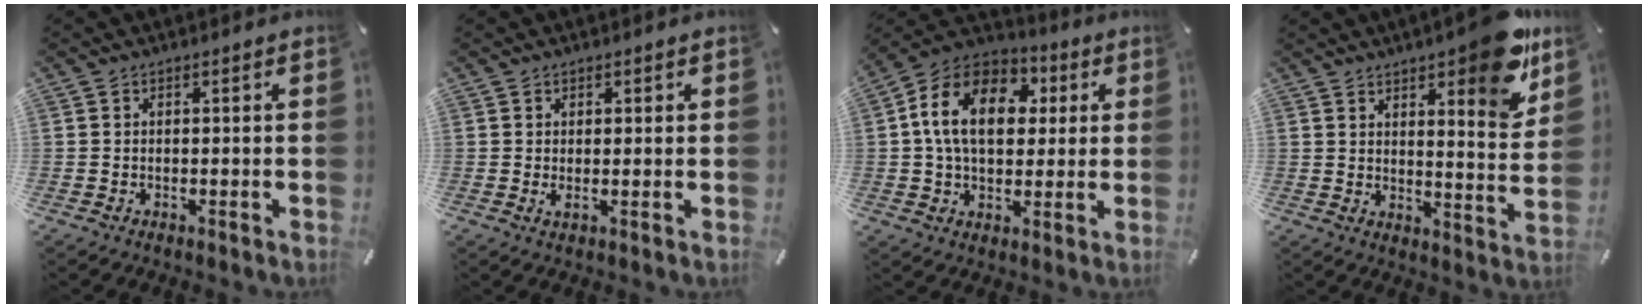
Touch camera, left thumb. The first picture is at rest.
{"total": 1.5, "force": [0.2, 0.7, 1.3], "torque": [-0.017, -0.003, 0.001]}
{"total": 16.0, "force": [3.1, 11.3, 10.8], "torque": [-0.224, 0.005, 0.051]}
{"total": 11.5, "force": [8.8, 3.2, 6.7], "torque": [-0.072, -0.074, 0.149]}